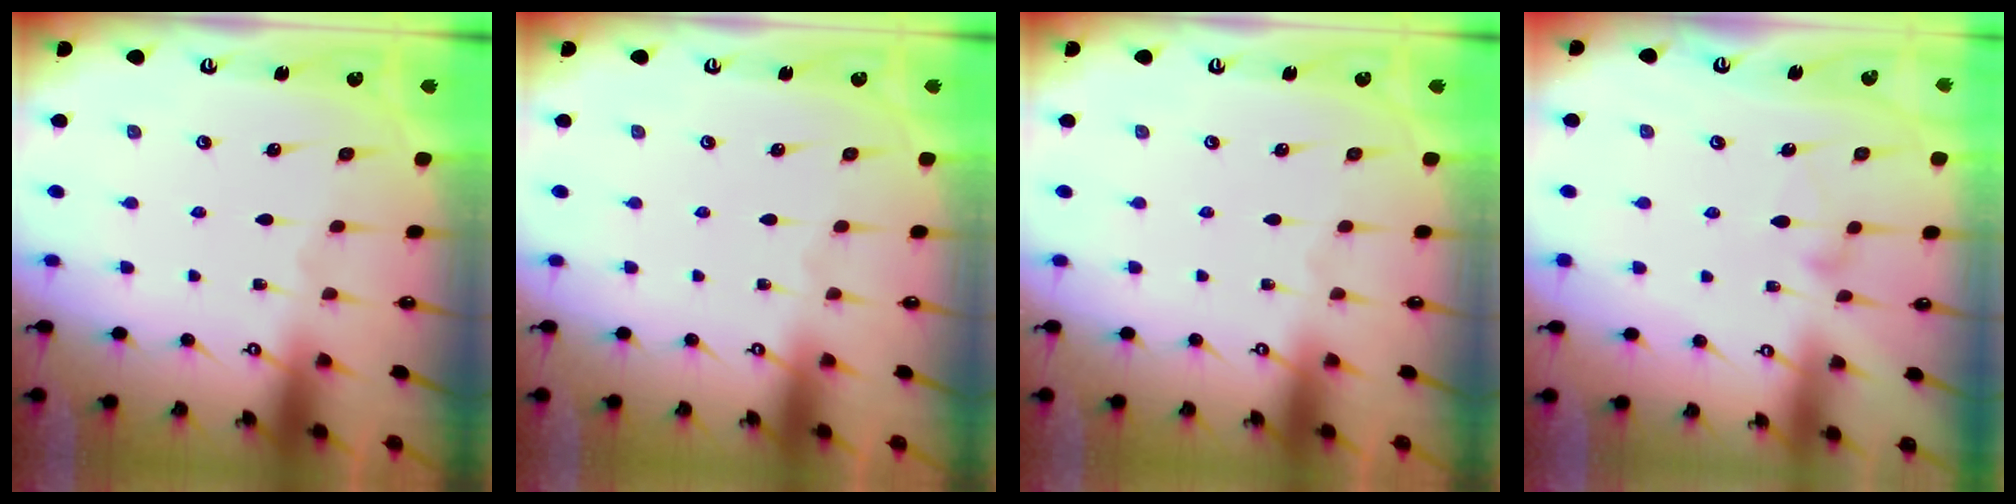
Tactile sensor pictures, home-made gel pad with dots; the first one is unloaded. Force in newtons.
{"total": 0.0}
{"total": 0.0}
{"total": 5.6, "press": 5.6, "slide": 0.3}